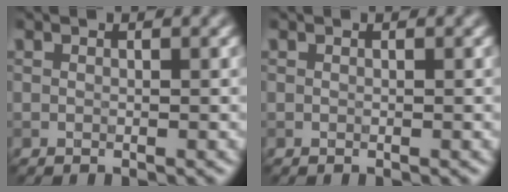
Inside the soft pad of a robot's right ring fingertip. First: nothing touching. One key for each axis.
{"total": 0.0}